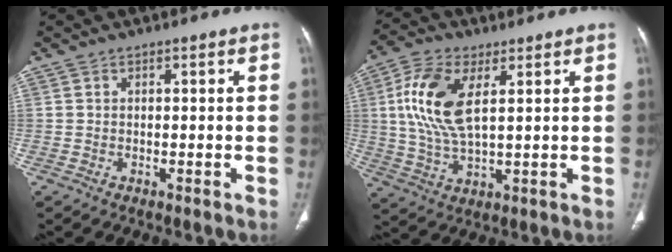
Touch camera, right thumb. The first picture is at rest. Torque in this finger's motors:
{"motor_torque": [-0.44, 0.87, 0.98, 0.61, 0.17]}